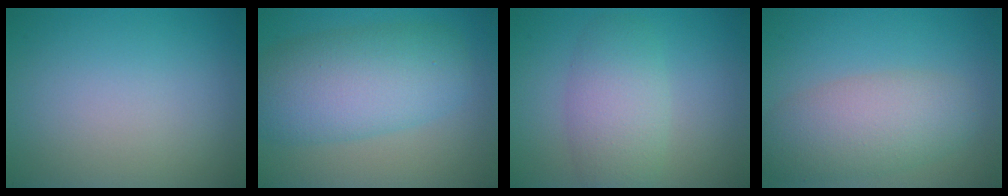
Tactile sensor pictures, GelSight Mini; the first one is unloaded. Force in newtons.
{"total": 8.0, "press": 8.0, "slide": 0.5}
{"total": 4.3, "press": 4.3, "slide": 0.2}
{"total": 5.5, "press": 5.5, "slide": 0.3}